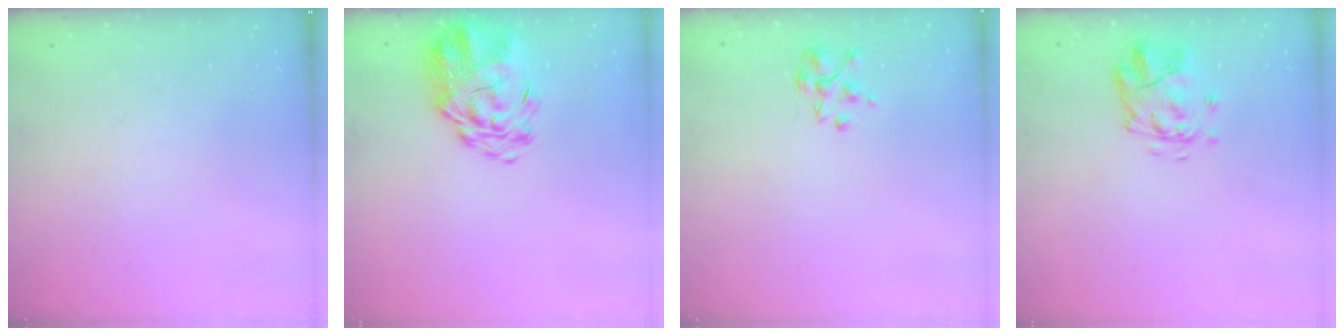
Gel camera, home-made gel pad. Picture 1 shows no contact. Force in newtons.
{"total": 5.9, "press": 5.6, "slide": 2.1}
{"total": 2.8, "press": 2.8, "slide": 0.2}
{"total": 3.7, "press": 3.3, "slide": 1.6}